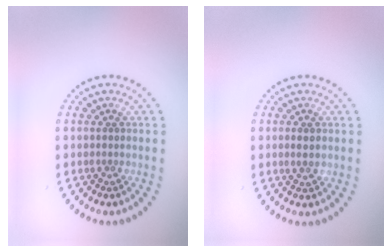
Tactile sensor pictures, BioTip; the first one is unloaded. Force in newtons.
{"total": 0.8, "press": 0.8, "slide": 0.1}